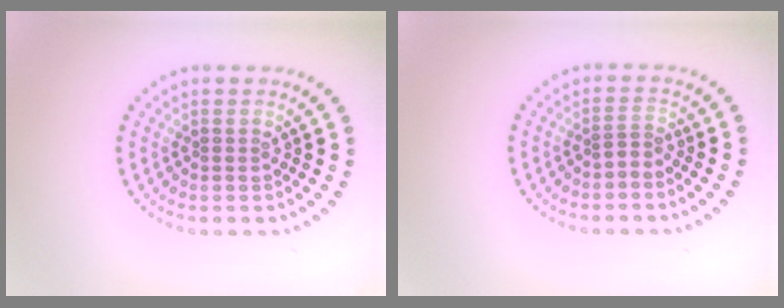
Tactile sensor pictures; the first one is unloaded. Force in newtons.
{"total": 1.0, "press": 0.4, "slide": 1.0}